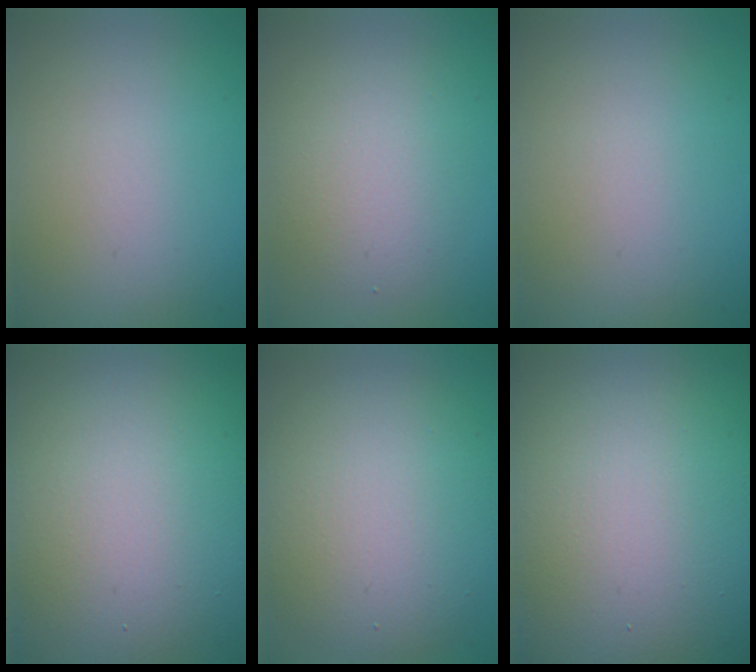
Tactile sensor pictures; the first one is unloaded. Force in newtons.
{"total": 3.2, "press": 3.2, "slide": 0.1}
{"total": 0.0}
{"total": 20.6, "press": 20.5, "slide": 1.3}
{"total": 7.8, "press": 7.8, "slide": 0.6}
{"total": 25.8, "press": 25.7, "slide": 1.5}